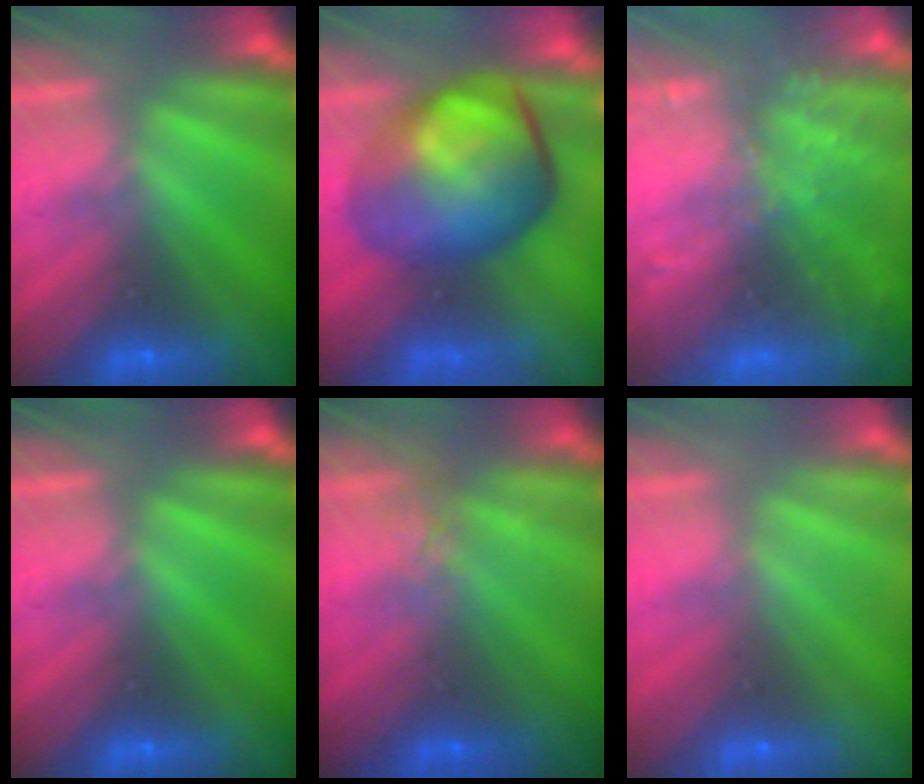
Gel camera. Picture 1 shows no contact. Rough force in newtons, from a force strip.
{"total": 7.6}
{"total": 9.6}
{"total": 0.0}
{"total": 3.7}
{"total": 3.2}